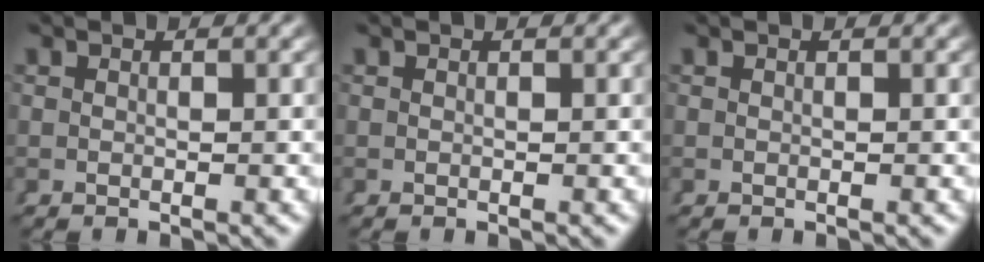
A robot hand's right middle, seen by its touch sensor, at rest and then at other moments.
{"total": 0.0}
{"total": 0.0}